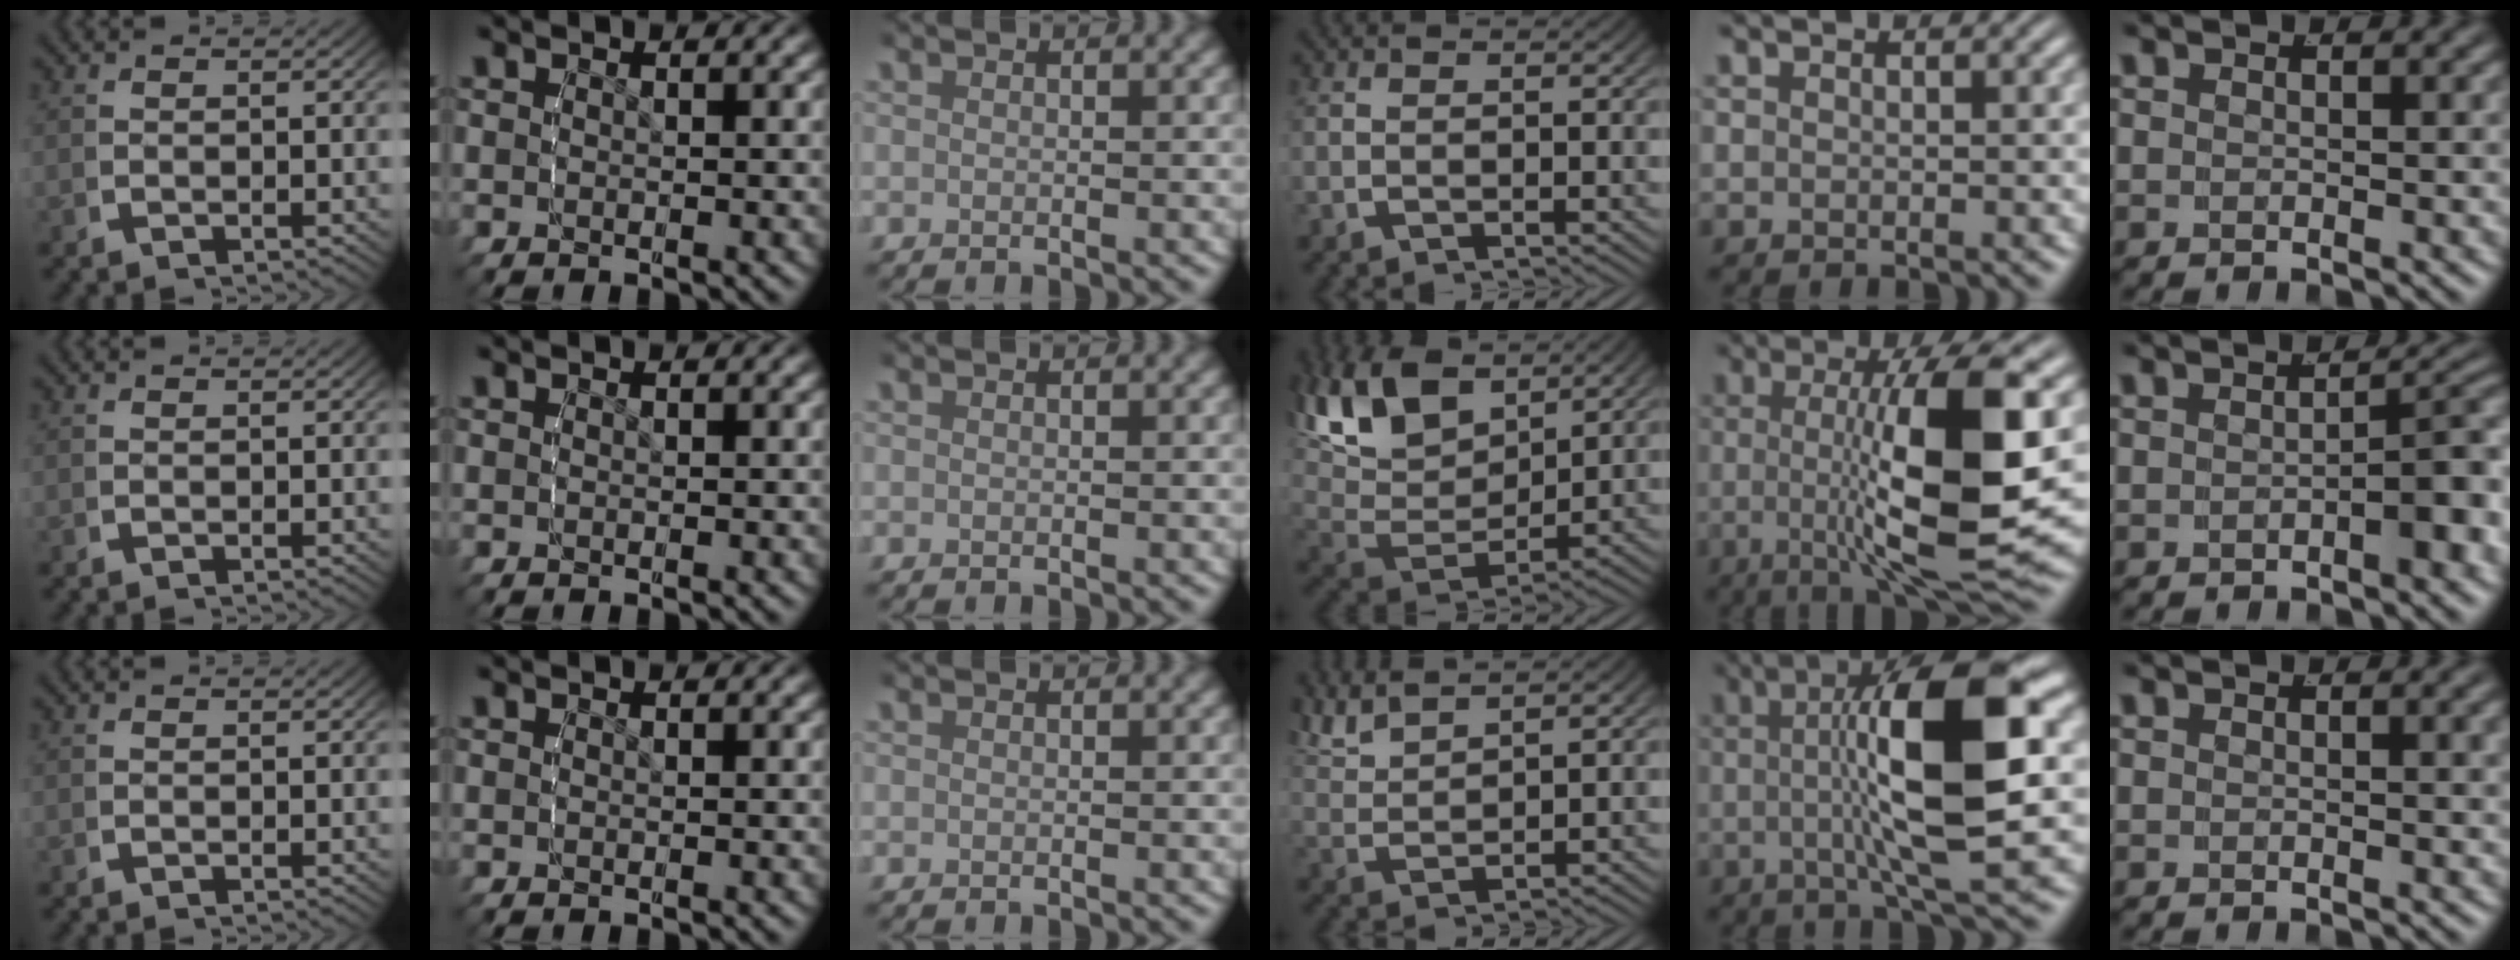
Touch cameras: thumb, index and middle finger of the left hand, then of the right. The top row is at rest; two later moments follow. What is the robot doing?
{"motion": "lift_and_place", "object": "screwdriver"}